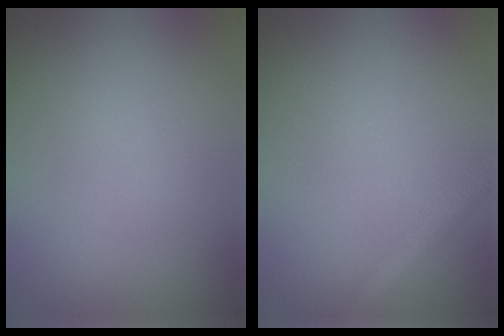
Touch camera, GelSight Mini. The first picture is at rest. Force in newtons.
{"total": 2.7, "press": 2.7, "slide": 0.1}